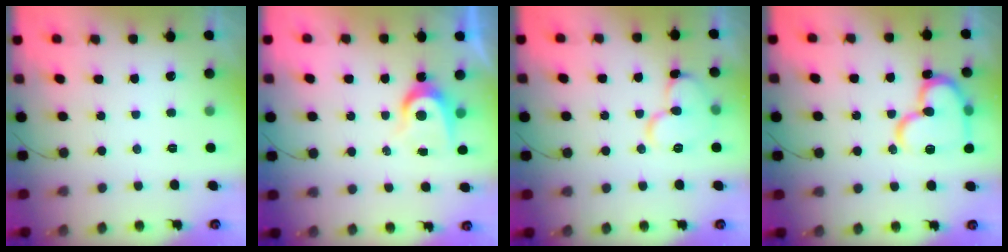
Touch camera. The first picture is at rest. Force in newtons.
{"total": 6.4, "press": 6.4, "slide": 0.4}
{"total": 12.3, "press": 12.2, "slide": 1.3}
{"total": 18.4, "press": 18.3, "slide": 1.8}